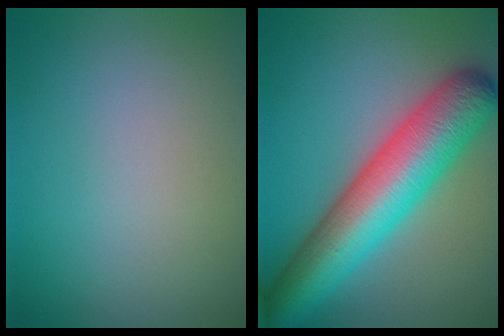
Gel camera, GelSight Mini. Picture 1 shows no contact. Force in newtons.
{"total": 10.1, "press": 10.1, "slide": 0.4}